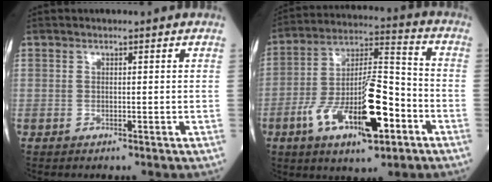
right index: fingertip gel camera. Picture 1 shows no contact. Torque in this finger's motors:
{"motor_torque": [0.56, -0.31, 0.47, 0.21]}